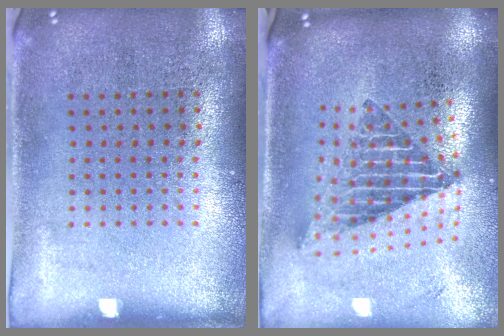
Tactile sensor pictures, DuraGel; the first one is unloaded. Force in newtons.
{"total": 2.2, "press": 1.6, "slide": 1.6}